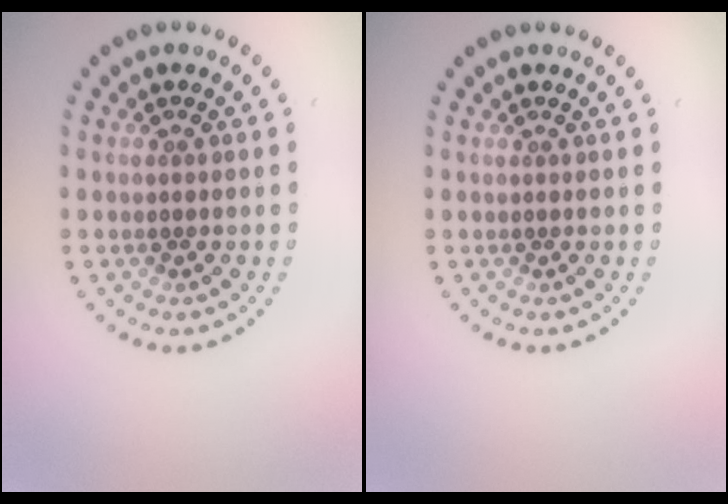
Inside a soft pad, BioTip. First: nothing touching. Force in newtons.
{"total": 0.0}